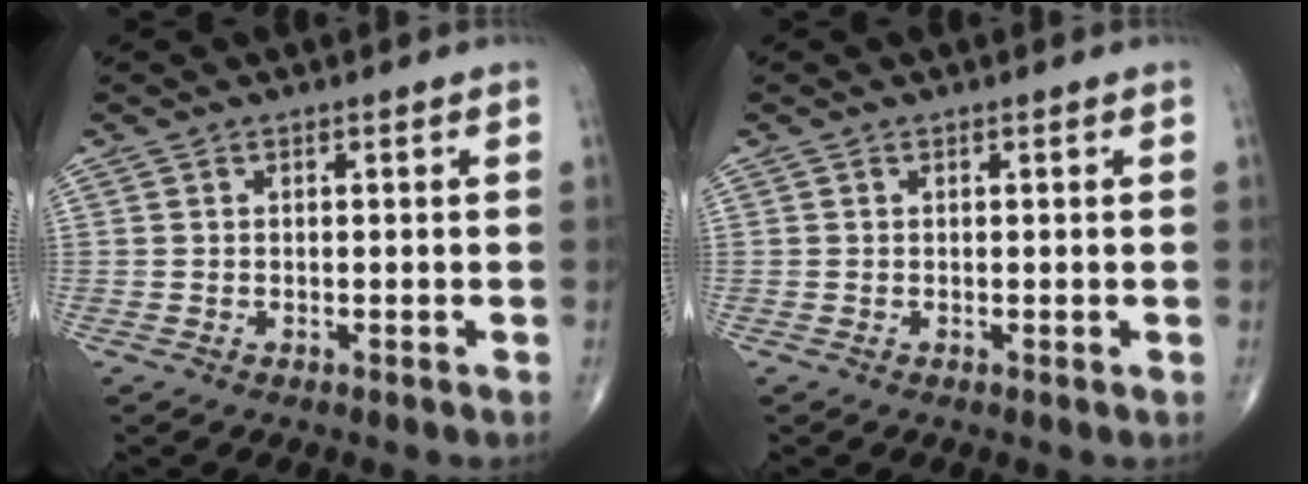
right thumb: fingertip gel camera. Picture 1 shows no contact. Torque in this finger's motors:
{"motor_torque": [-0.12, 0.13, 0.03, 0.18, 0.02]}